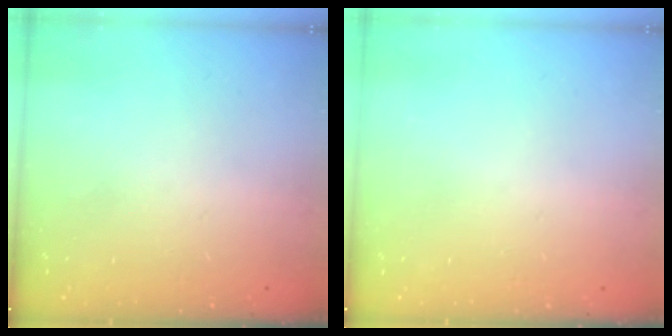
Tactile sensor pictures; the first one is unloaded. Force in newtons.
{"total": 0.0}